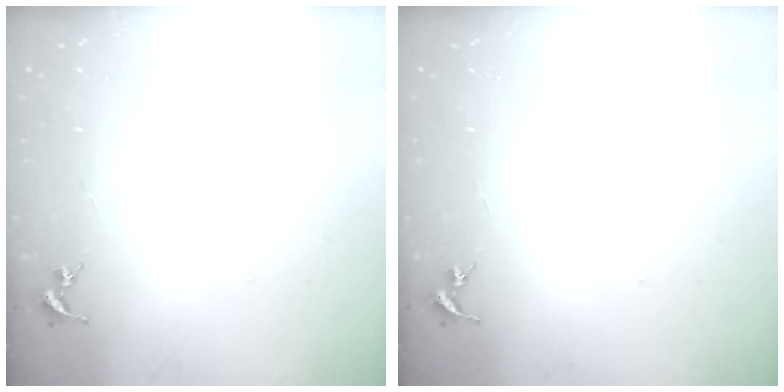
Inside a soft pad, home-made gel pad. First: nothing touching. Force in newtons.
{"total": 0.0}